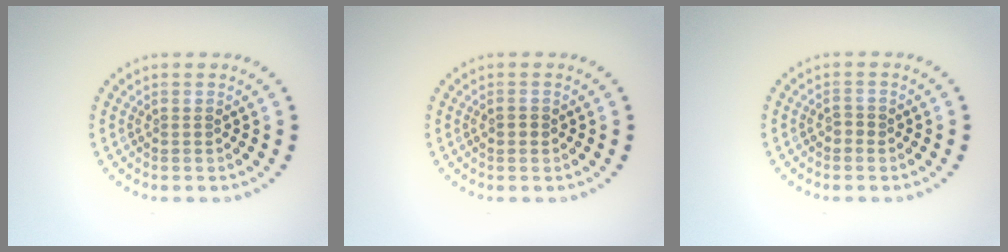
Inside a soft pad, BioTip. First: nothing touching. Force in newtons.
{"total": 1.0, "press": 0.9, "slide": 0.3}
{"total": 0.9, "press": 0.8, "slide": 0.2}